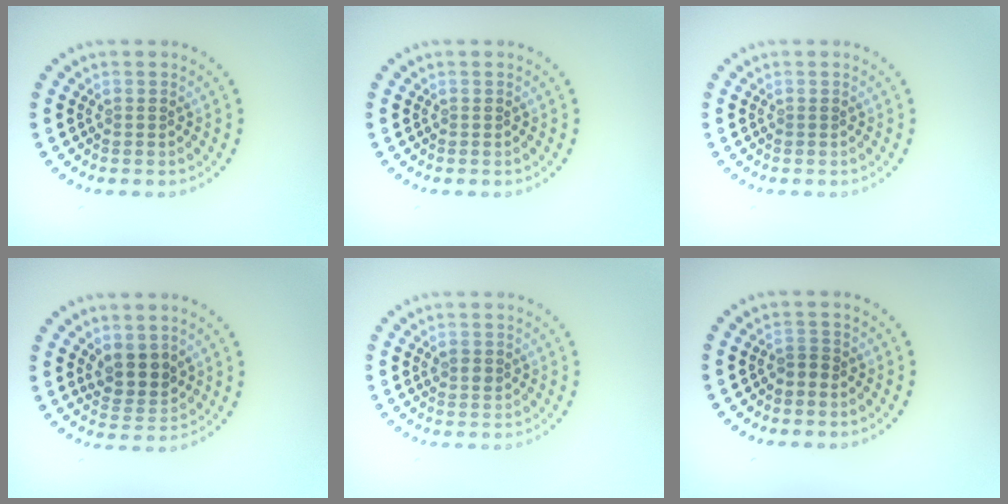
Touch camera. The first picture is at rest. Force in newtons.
{"total": 0.0}
{"total": 0.0}
{"total": 2.9, "press": 2.6, "slide": 1.4}
{"total": 1.1, "press": 1.1, "slide": 0.1}
{"total": 1.0, "press": 0.8, "slide": 0.5}